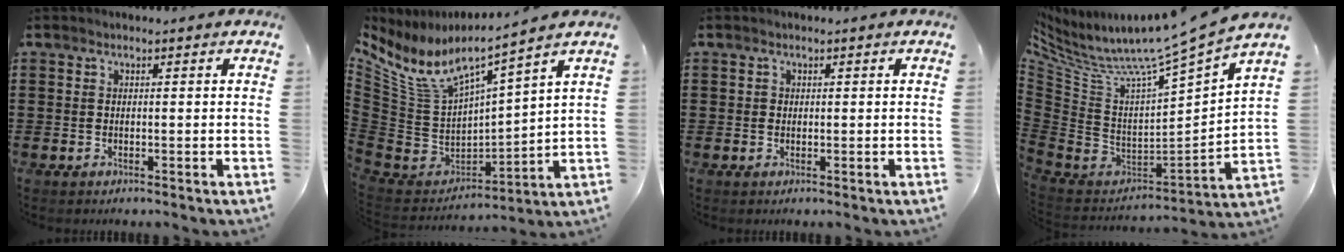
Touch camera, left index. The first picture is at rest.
{"total": 6.8, "force": [4.7, 1.9, 4.6], "torque": [-0.120, -0.046, 0.076]}
{"total": 0.7, "force": [0.3, 0.6, 0.2], "torque": [-0.005, 0.004, 0.005]}
{"total": 7.7, "force": [6.4, -0.3, 4.3], "torque": [-0.105, -0.067, 0.092]}